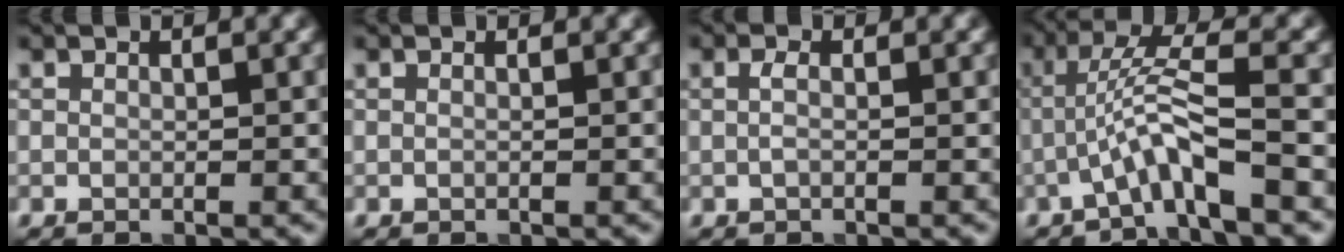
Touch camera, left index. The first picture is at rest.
{"total": 0.5, "force": [0.1, 0.2, 0.5], "torque": [-0.008, -0.005, -0.008]}
{"total": 1.0, "force": [-0.1, 0.3, 1.0], "torque": [-0.024, 0.000, -0.003]}
{"total": 4.6, "force": [-2.2, 0.2, 4.1], "torque": [-0.080, 0.022, -0.047]}